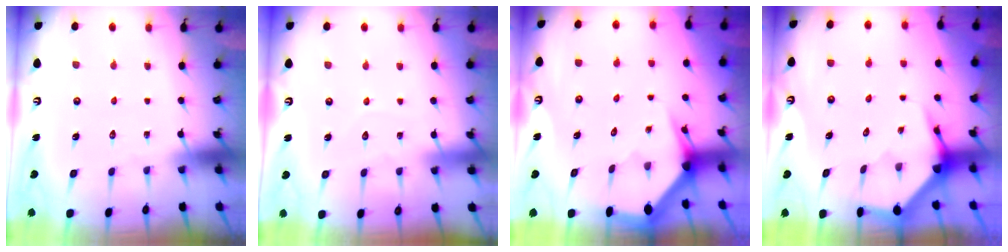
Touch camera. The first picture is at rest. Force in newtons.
{"total": 3.5, "press": 3.5, "slide": 0.3}
{"total": 3.2, "press": 3.2, "slide": 0.0}
{"total": 4.0, "press": 3.9, "slide": 0.5}